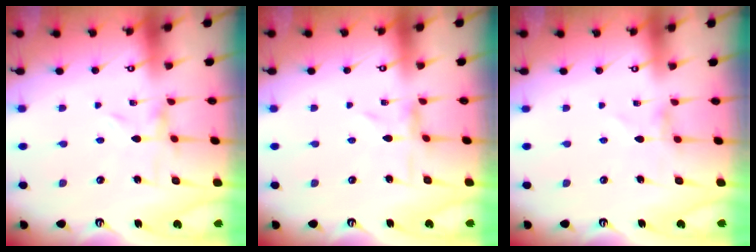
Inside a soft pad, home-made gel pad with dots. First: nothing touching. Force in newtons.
{"total": 1.0, "press": 1.0, "slide": 0.2}
{"total": 1.6, "press": 1.6, "slide": 0.2}